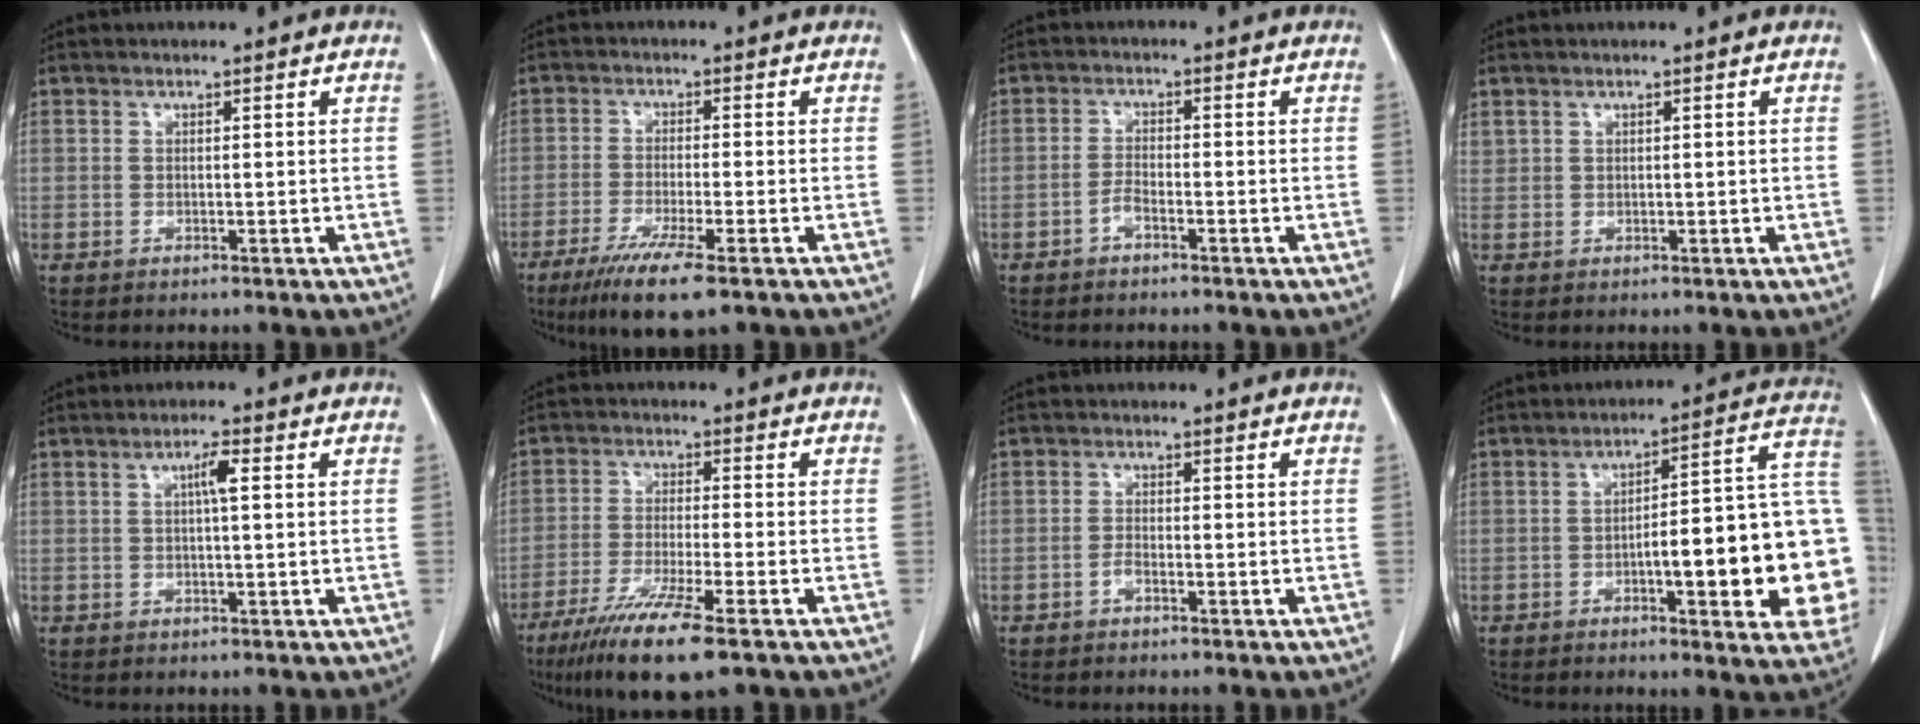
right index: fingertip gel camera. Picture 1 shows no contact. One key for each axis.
{"total": 8.4, "fx": -5.3, "fy": 0.3, "fz": 6.5, "tx": -0.116, "ty": -0.023, "tz": -0.087}
{"total": 1.9, "fx": -1.3, "fy": 0.5, "fz": 1.2, "tx": -0.021, "ty": 0.003, "tz": -0.027}
{"total": 1.0, "fx": 0.7, "fy": 0.6, "fz": 0.3, "tx": -0.006, "ty": 0.010, "tz": 0.019}
{"total": 2.6, "fx": 0.6, "fy": 0.2, "fz": 2.5, "tx": -0.044, "ty": 0.004, "tz": 0.010}
{"total": 11.1, "fx": -7.0, "fy": 0.4, "fz": 8.5, "tx": -0.155, "ty": -0.031, "tz": -0.120}
{"total": 1.2, "fx": -0.9, "fy": 0.3, "fz": 0.8, "tx": -0.013, "ty": 0.003, "tz": -0.017}
{"total": 20.5, "fx": -4.0, "fy": 3.7, "fz": 19.8, "tx": -0.173, "ty": 0.036, "tz": -0.041}